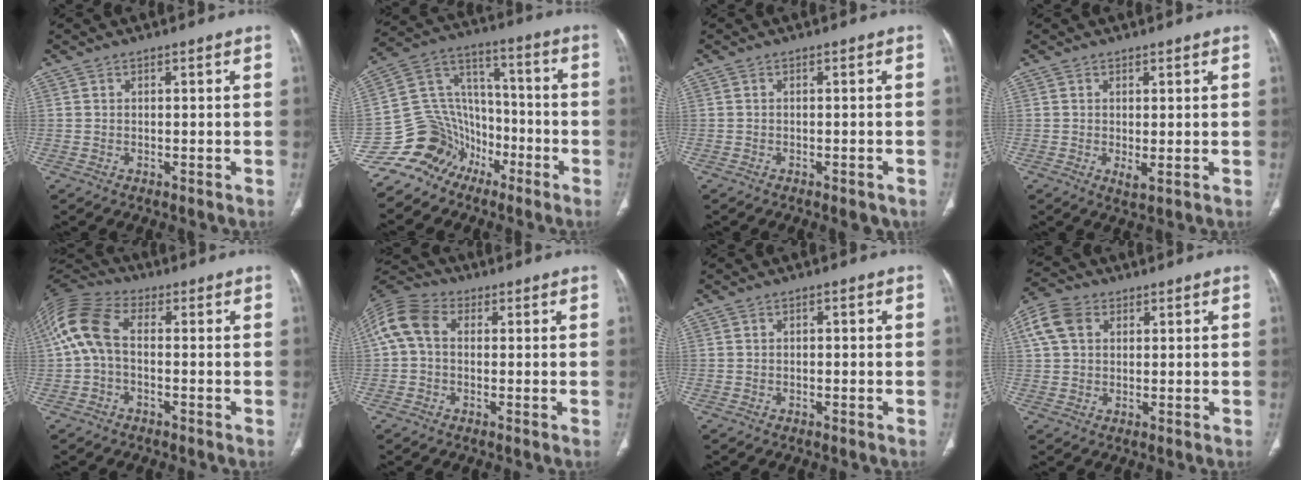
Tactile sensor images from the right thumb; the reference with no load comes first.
{"total": 13.4, "force": [-8.6, 10.1, 2.0], "torque": [-0.003, 0.108, -0.164]}
{"total": 2.6, "force": [-1.7, 1.0, 1.7], "torque": [-0.021, 0.006, -0.016]}
{"total": 1.9, "force": [0.0, 0.6, 1.8], "torque": [-0.034, -0.009, 0.004]}
{"total": 11.2, "force": [0.2, 7.0, 8.7], "torque": [-0.190, 0.031, -0.007]}
{"total": 8.9, "force": [1.0, 6.4, 6.1], "torque": [-0.130, 0.029, 0.008]}
{"total": 0.6, "force": [0.0, 0.3, 0.5], "torque": [-0.007, 0.001, -0.001]}
{"total": 7.3, "force": [2.5, 5.3, 4.4], "torque": [-0.091, 0.016, 0.044]}